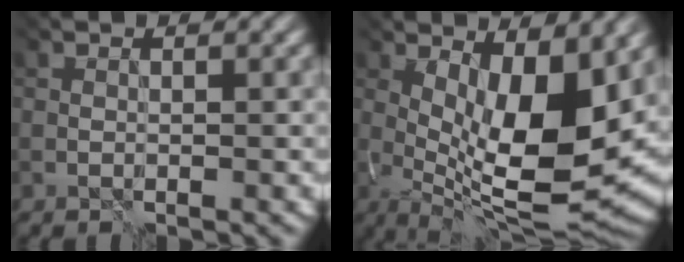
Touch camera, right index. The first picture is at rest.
{"total": 11.3, "force": [0.9, 3.9, 10.6], "torque": [-0.167, -0.024, 0.017]}